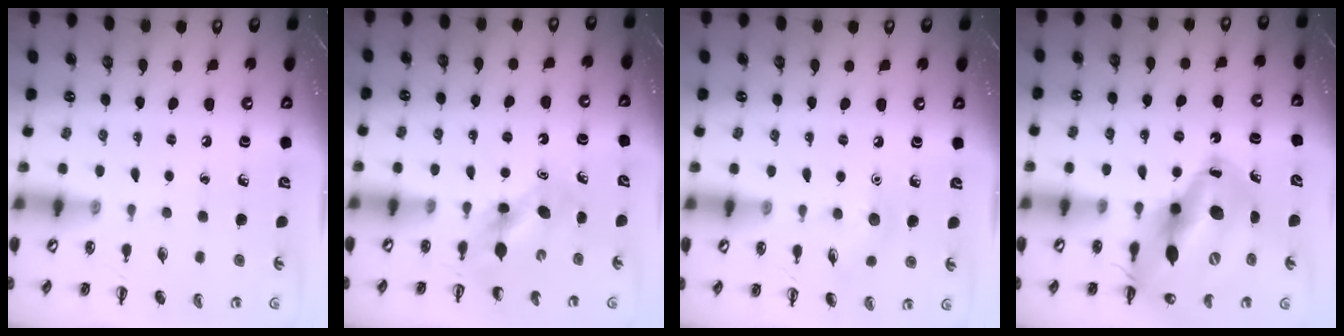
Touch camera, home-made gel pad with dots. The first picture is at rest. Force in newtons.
{"total": 5.6, "press": 5.6, "slide": 0.8}
{"total": 6.4, "press": 6.2, "slide": 1.6}
{"total": 19.4, "press": 18.5, "slide": 5.6}